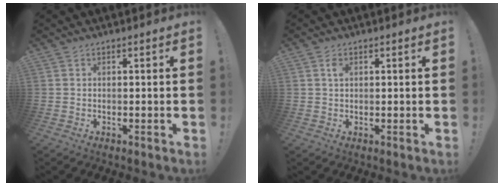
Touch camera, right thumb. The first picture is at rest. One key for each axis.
{"total": 1.8, "fx": 0.8, "fy": 1.3, "fz": 1.0, "tx": -0.012, "ty": -0.001, "tz": 0.011}